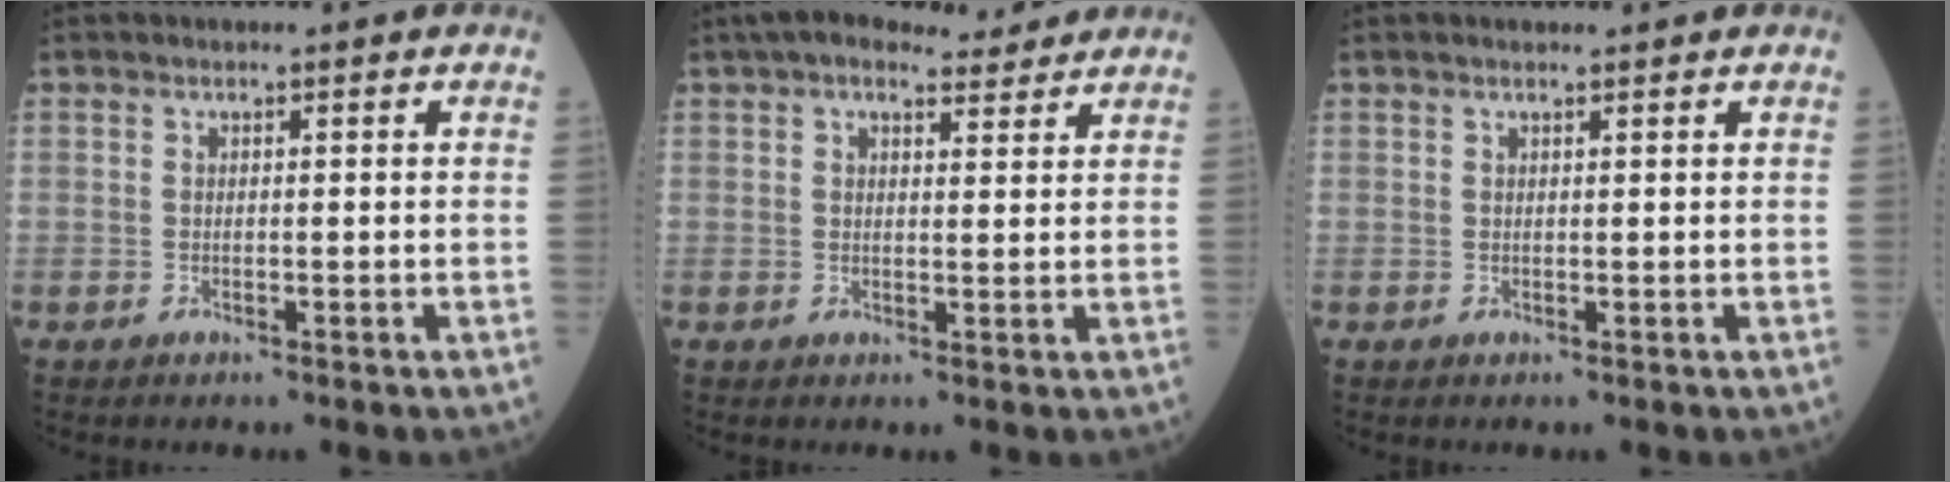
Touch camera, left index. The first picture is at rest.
{"total": 7.7, "force": [6.4, 2.5, 3.5], "torque": [-0.057, 0.030, 0.094]}
{"total": 1.5, "force": [1.3, 0.1, 0.7], "torque": [-0.010, 0.014, 0.022]}